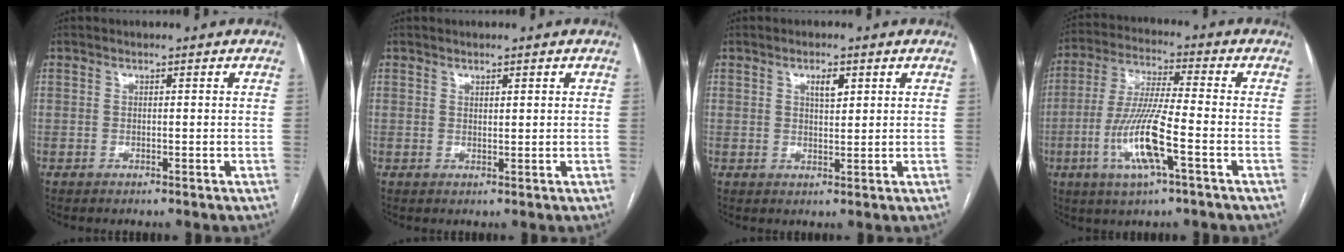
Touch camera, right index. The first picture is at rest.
{"total": 1.0, "force": [0.6, 0.2, 0.7], "torque": [-0.016, -0.001, 0.011]}
{"total": 2.8, "force": [1.3, 1.0, 2.2], "torque": [-0.036, 0.000, 0.022]}
{"total": 12.0, "force": [-4.0, 0.8, 11.2], "torque": [-0.231, -0.009, -0.078]}